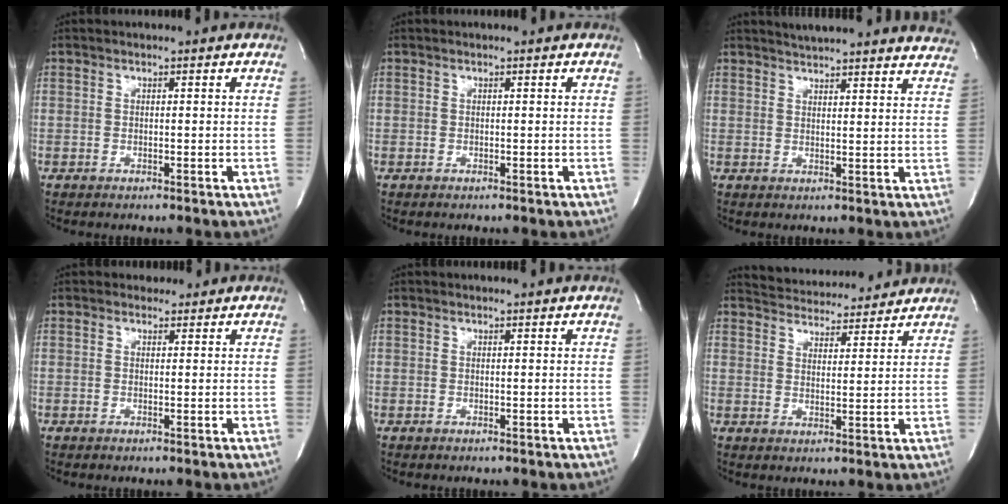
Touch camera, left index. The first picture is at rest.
{"total": 0.0}
{"total": 18.2, "force": [17.1, 1.3, 6.1], "torque": [-0.089, -0.033, 0.196]}
{"total": 0.7, "force": [0.5, 0.5, 0.0], "torque": [-0.001, 0.008, 0.007]}
{"total": 1.1, "force": [1.1, -0.3, 0.1], "torque": [-0.006, -0.003, 0.012]}
{"total": 11.9, "force": [11.5, 2.1, 2.2], "torque": [-0.032, 0.016, 0.158]}